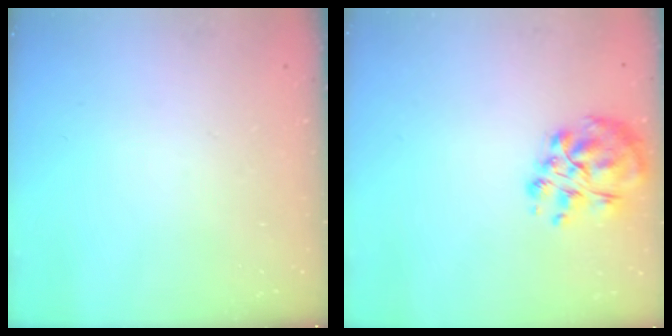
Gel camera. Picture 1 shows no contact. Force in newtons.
{"total": 10.9, "press": 10.7, "slide": 2.1}